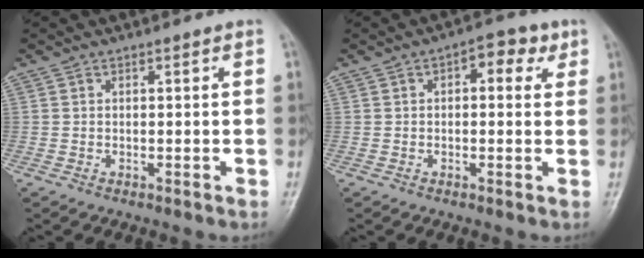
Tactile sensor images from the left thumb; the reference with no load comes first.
{"total": 5.6, "force": [2.1, 3.1, 4.2], "torque": [-0.026, 0.005, 0.016]}